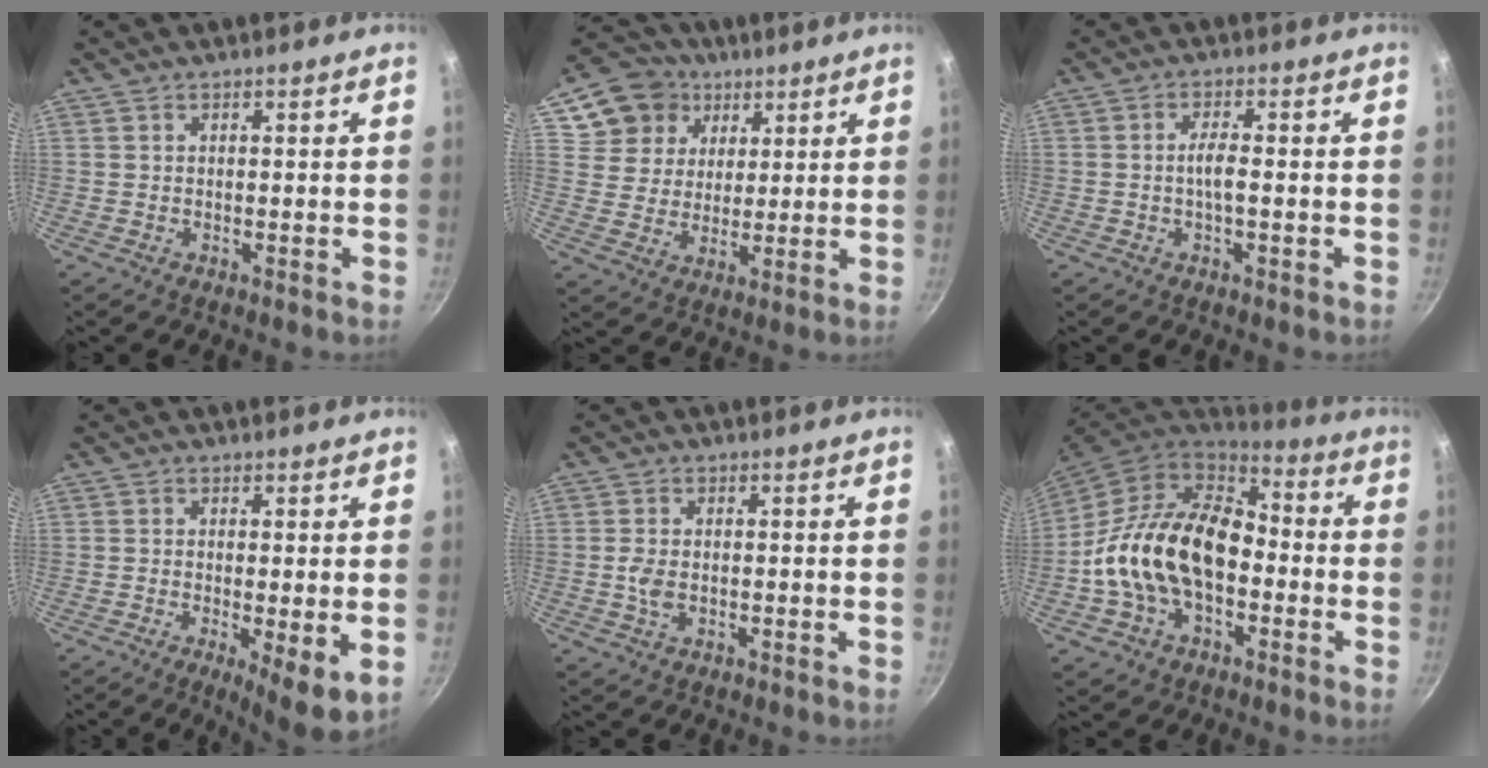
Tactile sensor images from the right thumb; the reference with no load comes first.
{"total": 11.8, "force": [5.8, 9.7, 3.3], "torque": [-0.034, -0.003, 0.097]}
{"total": 3.2, "force": [-0.6, 0.9, 3.0], "torque": [-0.061, 0.008, -0.014]}
{"total": 7.5, "force": [-1.2, 1.6, 7.3], "torque": [-0.102, -0.018, -0.013]}
{"total": 2.9, "force": [-0.3, 1.8, 2.3], "torque": [-0.049, 0.001, -0.007]}
{"total": 20.7, "force": [-2.8, 13.6, 15.4], "torque": [-0.252, 0.045, -0.060]}